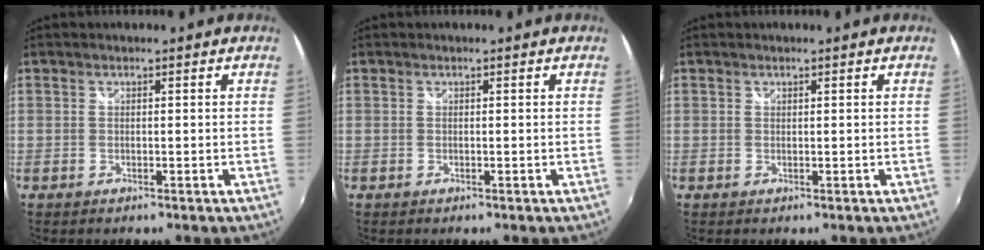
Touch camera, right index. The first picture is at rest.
{"total": 0.0}
{"total": 0.0}